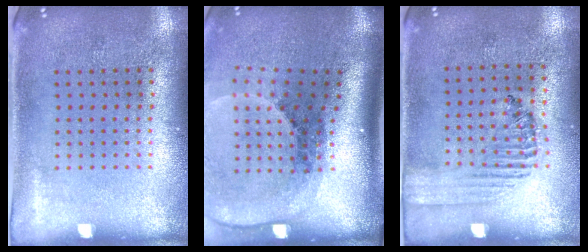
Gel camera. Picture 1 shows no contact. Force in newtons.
{"total": 2.8, "press": 1.9, "slide": 2.0}
{"total": 1.3, "press": 1.0, "slide": 0.8}